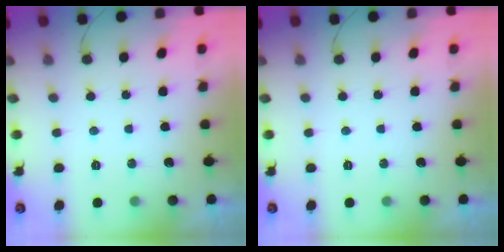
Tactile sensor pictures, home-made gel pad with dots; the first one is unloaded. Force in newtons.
{"total": 0.0}